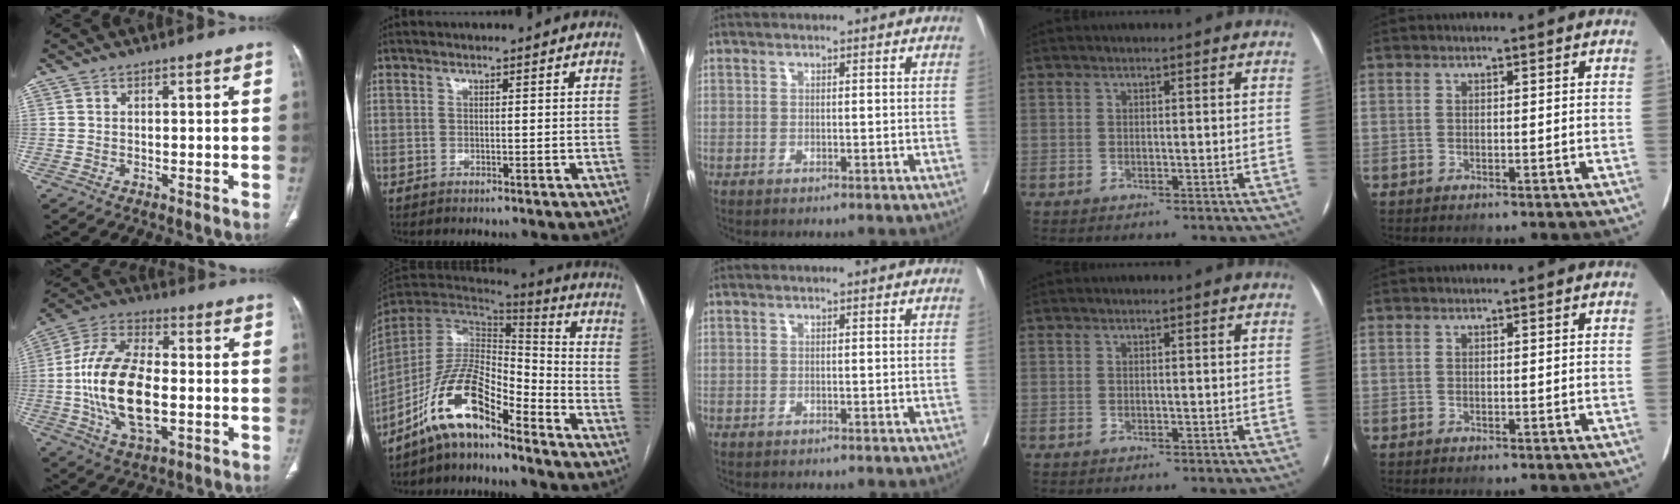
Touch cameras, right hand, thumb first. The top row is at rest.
{"thumb": {"total": 18.2, "force": [-2.3, 9.3, 15.5], "torque": [-0.297, 0.016, -0.041]}, "index": {"total": 12.2, "force": [-9.0, 3.1, 7.6], "torque": [-0.150, 0.024, -0.166]}}